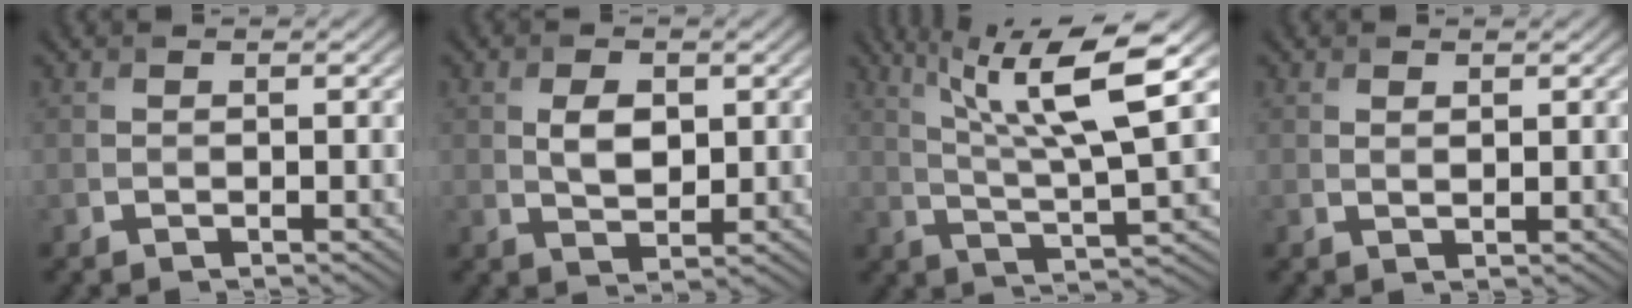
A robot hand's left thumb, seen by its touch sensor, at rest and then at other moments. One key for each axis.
{"total": 4.0, "fx": 0.7, "fy": 2.3, "fz": 3.2, "tx": -0.063, "ty": 0.001, "tz": 0.014}
{"total": 12.5, "fx": 5.6, "fy": 2.5, "fz": 10.9, "tx": -0.201, "ty": 0.007, "tz": 0.104}
{"total": 0.9, "fx": 0.7, "fy": 0.2, "fz": 0.5, "tx": -0.012, "ty": -0.001, "tz": 0.016}